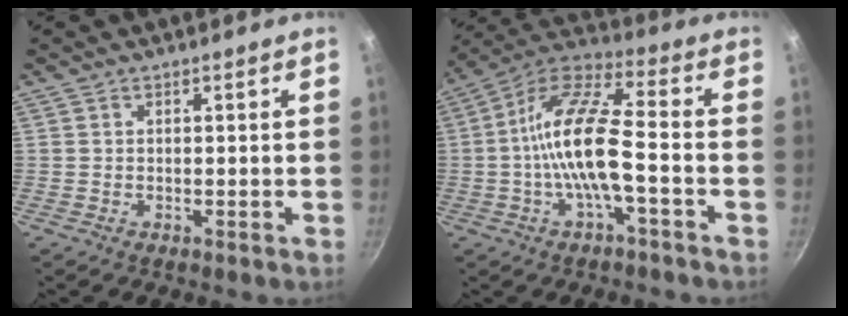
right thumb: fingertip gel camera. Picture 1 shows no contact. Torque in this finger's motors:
{"motor_torque": [2.66, 2.35, 2.26, -0.54, 0.81]}